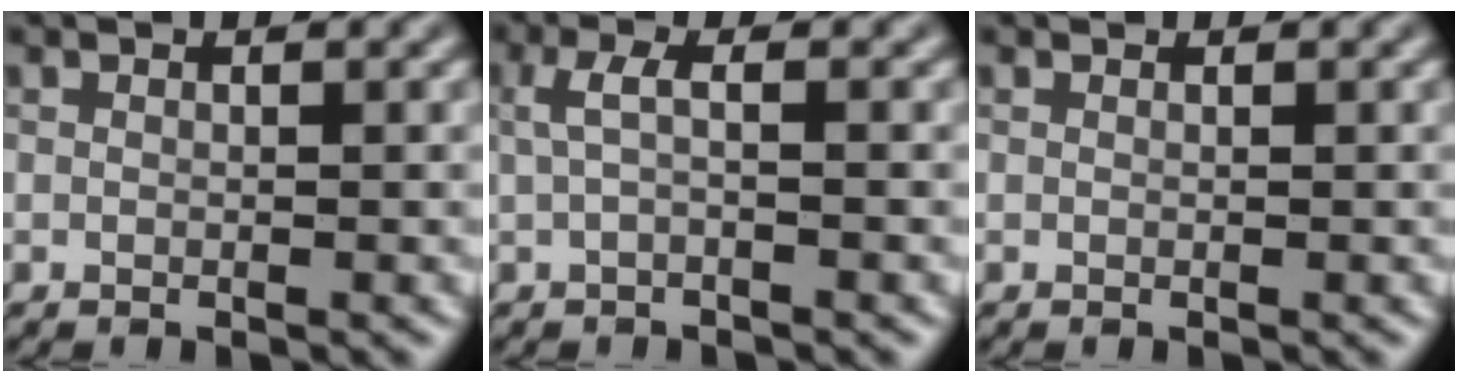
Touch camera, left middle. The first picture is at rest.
{"total": 1.7, "force": [0.2, 0.3, 1.7], "torque": [-0.039, 0.004, 0.002]}
{"total": 0.0}